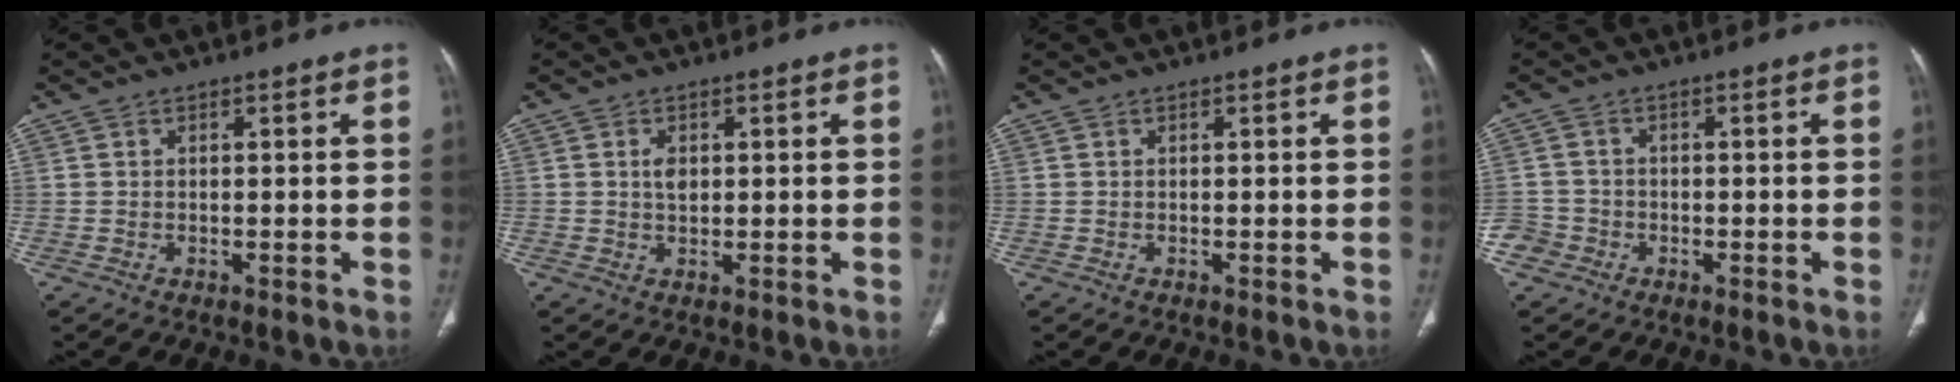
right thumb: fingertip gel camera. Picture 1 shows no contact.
{"total": 2.3, "force": [0.5, 1.6, 1.6], "torque": [-0.023, -0.001, 0.009]}
{"total": 0.0}
{"total": 3.9, "force": [-1.8, 3.4, 0.5], "torque": [0.002, 0.017, -0.039]}